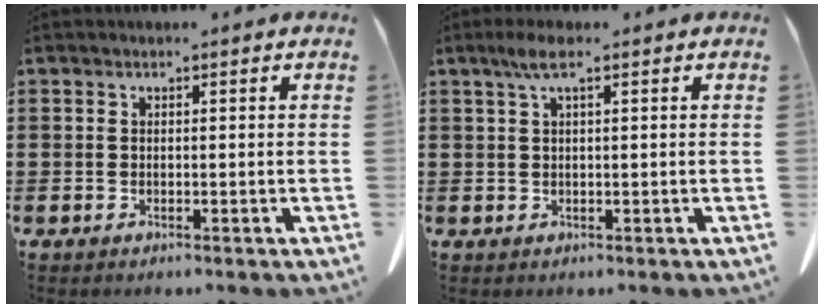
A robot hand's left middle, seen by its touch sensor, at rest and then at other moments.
{"total": 2.8, "force": [1.2, 0.4, 2.5], "torque": [-0.053, 0.004, 0.020]}